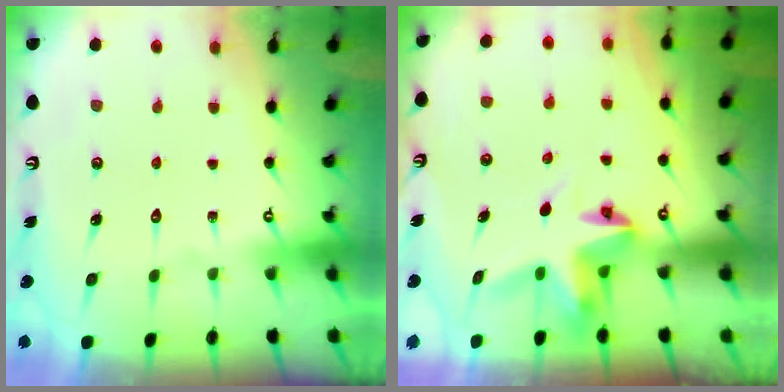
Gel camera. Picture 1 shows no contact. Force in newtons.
{"total": 5.5, "press": 5.5, "slide": 0.3}